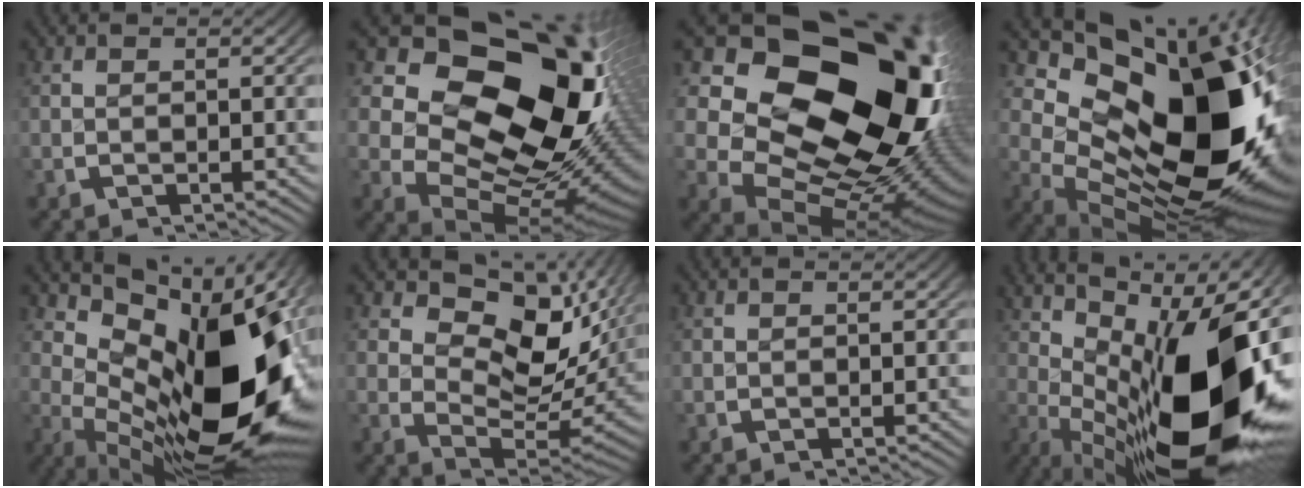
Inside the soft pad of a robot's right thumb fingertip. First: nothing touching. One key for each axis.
{"total": 22.4, "fx": 0.3, "fy": 15.4, "fz": 16.3, "tx": -0.267, "ty": -0.058, "tz": 0.012}
{"total": 30.0, "fx": -1.0, "fy": 20.7, "fz": 21.6, "tx": -0.349, "ty": -0.073, "tz": -0.006}
{"total": 24.0, "fx": -1.0, "fy": 14.8, "fz": 18.9, "tx": -0.279, "ty": -0.048, "tz": 0.003}
{"total": 21.7, "fx": -0.7, "fy": 12.8, "fz": 17.5, "tx": -0.272, "ty": -0.043, "tz": 0.005}
{"total": 9.6, "fx": 2.6, "fy": 6.2, "fz": 6.9, "tx": -0.111, "ty": -0.023, "tz": 0.033}
{"total": 0.6, "fx": -0.5, "fy": 0.1, "fz": -0.3, "tx": 0.005, "ty": -0.004, "tz": -0.013}
{"total": 23.0, "fx": -0.3, "fy": 12.1, "fz": 19.6, "tx": -0.296, "ty": -0.034, "tz": 0.007}